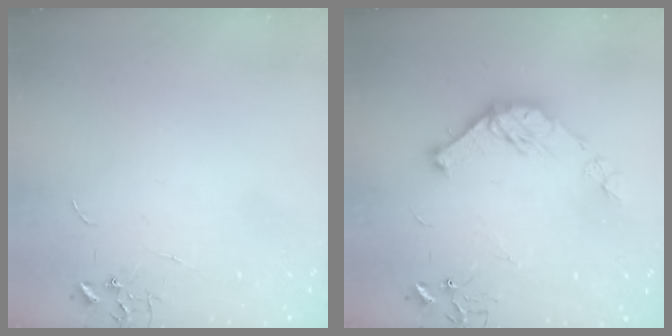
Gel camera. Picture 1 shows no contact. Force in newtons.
{"total": 13.7, "press": 13.7, "slide": 0.7}